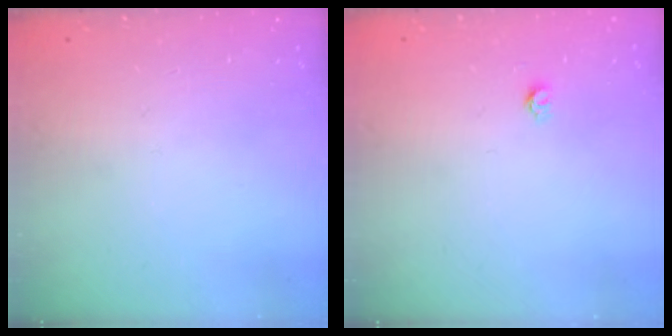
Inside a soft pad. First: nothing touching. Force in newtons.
{"total": 3.4, "press": 3.4, "slide": 0.2}